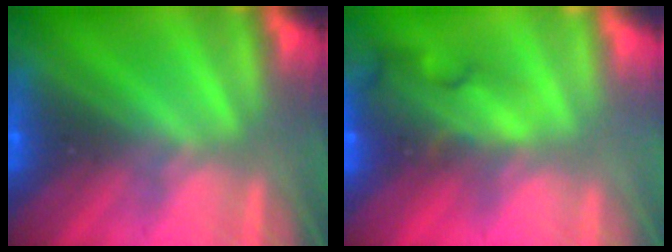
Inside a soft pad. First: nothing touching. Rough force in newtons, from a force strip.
{"total": 7.4}